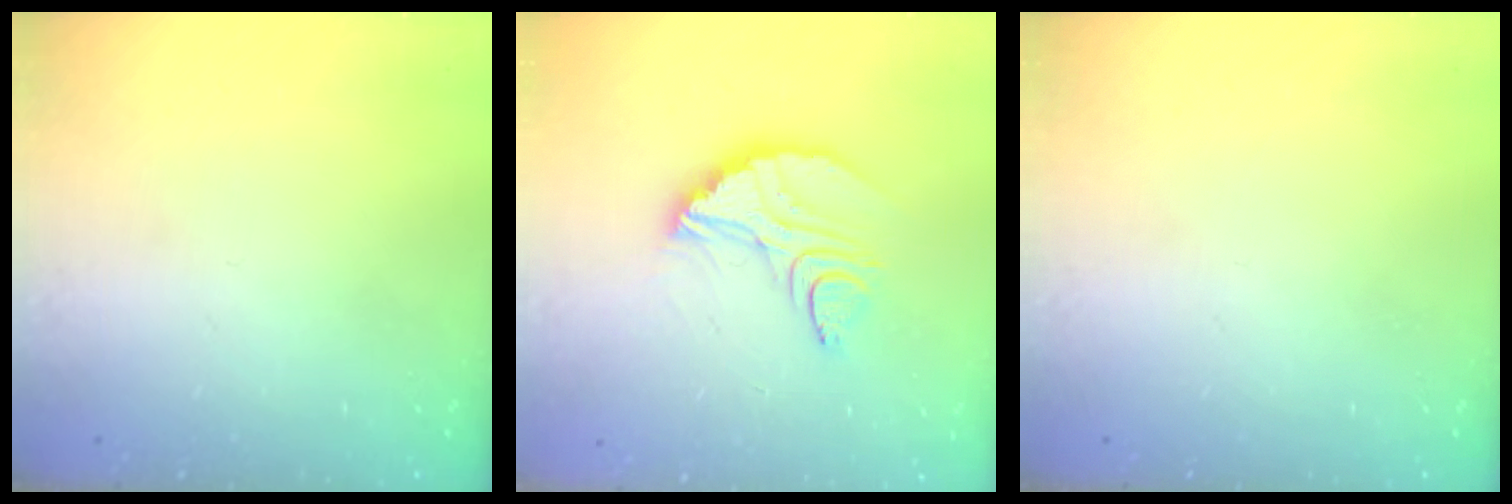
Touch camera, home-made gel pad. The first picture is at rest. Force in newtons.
{"total": 11.0, "press": 11.0, "slide": 0.7}
{"total": 0.0}